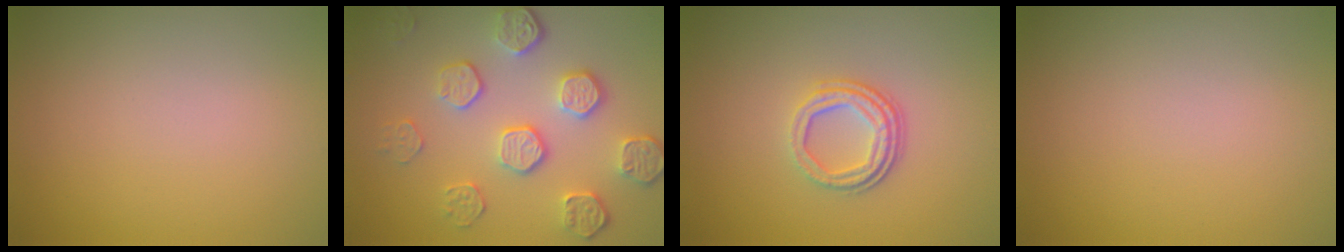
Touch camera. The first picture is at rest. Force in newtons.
{"total": 5.3, "press": 4.0, "slide": 3.5}
{"total": 3.2, "press": 2.3, "slide": 2.1}
{"total": 0.0}